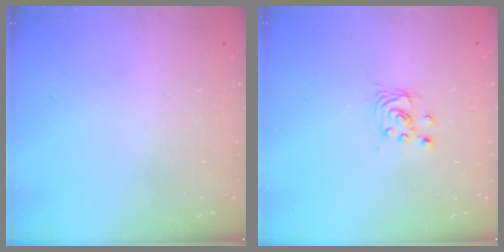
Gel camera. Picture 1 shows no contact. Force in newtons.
{"total": 2.9, "press": 2.9, "slide": 0.2}